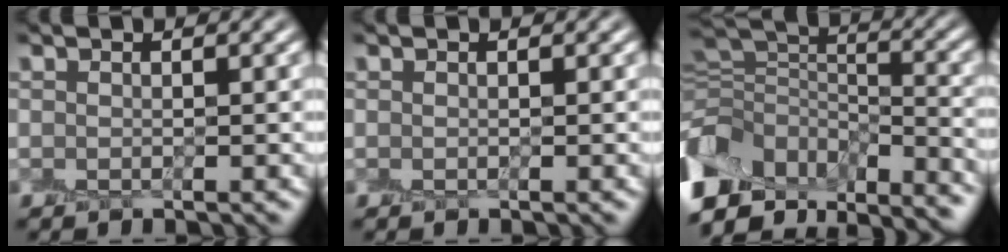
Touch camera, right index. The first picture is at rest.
{"total": 0.0}
{"total": 13.4, "force": [-9.3, 7.6, 5.8], "torque": [-0.150, 0.006, -0.135]}